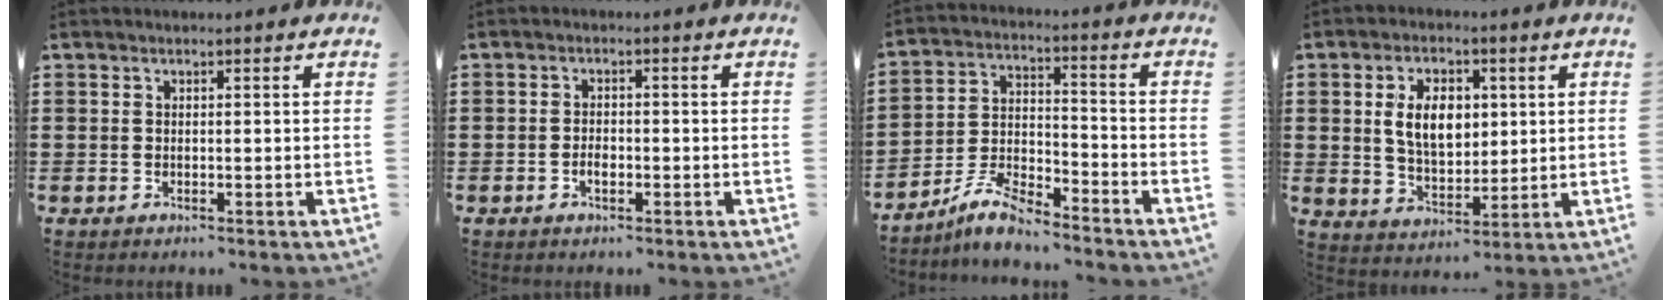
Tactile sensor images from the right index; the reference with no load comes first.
{"total": 1.8, "force": [-0.7, 1.0, 1.4], "torque": [-0.027, 0.002, -0.014]}
{"total": 7.2, "force": [-6.3, 1.5, 3.1], "torque": [-0.078, 0.006, -0.124]}
{"total": 7.8, "force": [1.5, 4.8, 5.9], "torque": [-0.118, 0.007, 0.019]}